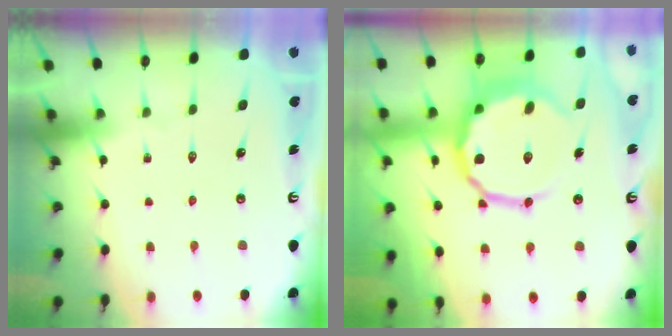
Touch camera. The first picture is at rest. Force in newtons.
{"total": 12.8, "press": 12.4, "slide": 3.1}